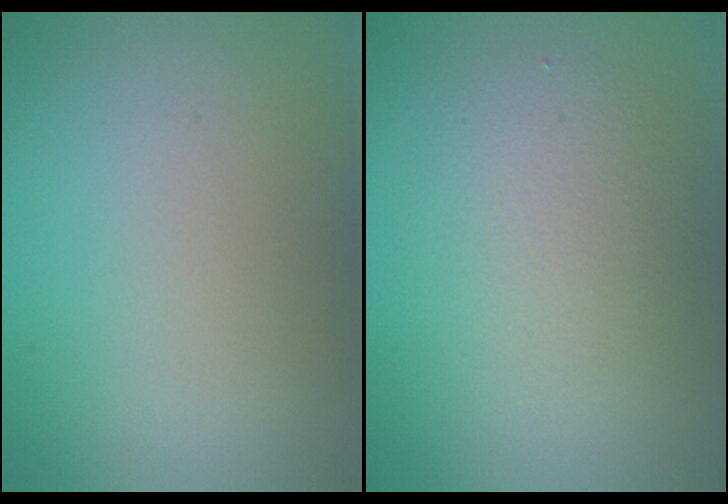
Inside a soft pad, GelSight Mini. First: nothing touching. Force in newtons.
{"total": 2.9, "press": 2.9, "slide": 0.2}